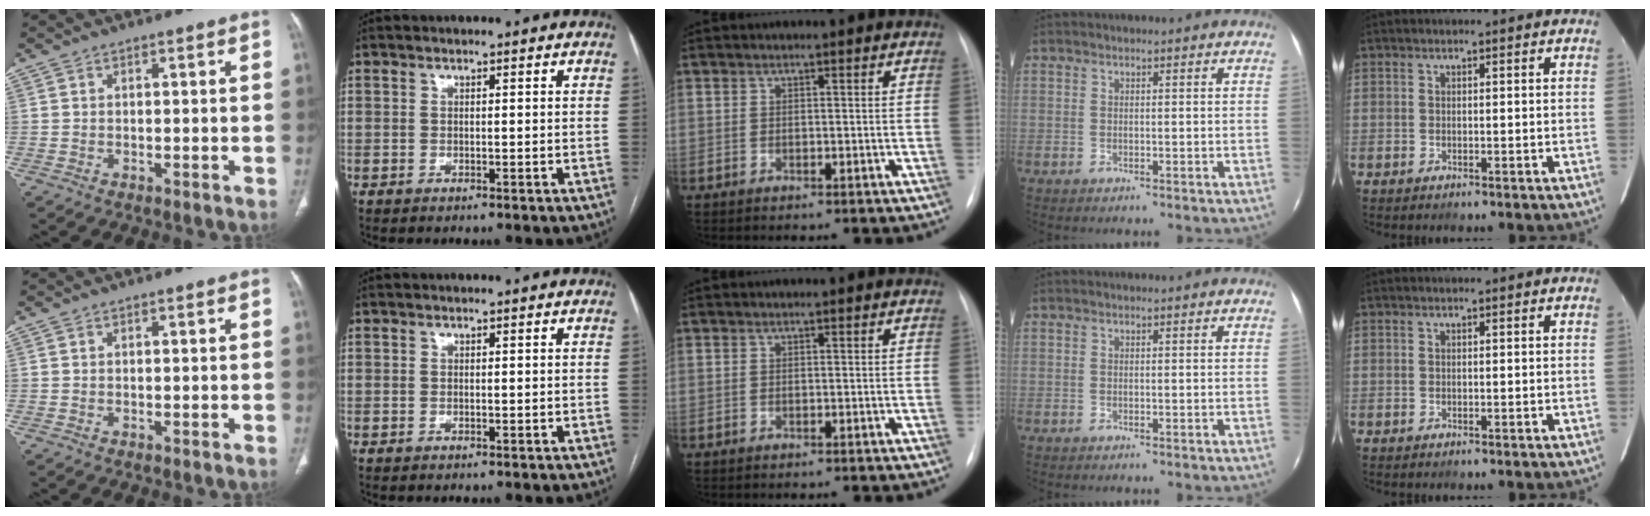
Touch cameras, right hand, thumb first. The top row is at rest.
{}